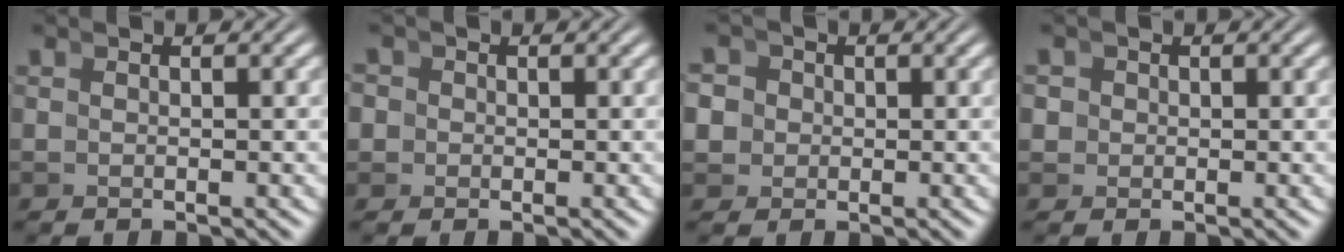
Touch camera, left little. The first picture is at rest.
{"total": 2.9, "force": [-0.3, 2.8, 0.7], "torque": [-0.019, -0.003, -0.010]}
{"total": 4.7, "force": [0.0, 4.4, 1.6], "torque": [-0.038, -0.006, -0.005]}
{"total": 2.7, "force": [-0.1, 2.6, 0.7], "torque": [-0.020, -0.003, -0.004]}